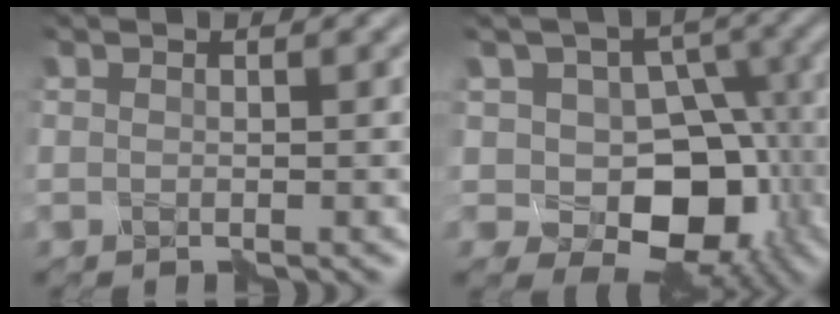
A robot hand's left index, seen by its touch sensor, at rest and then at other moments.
{"total": 7.8, "force": [-2.3, 5.9, 4.6], "torque": [-0.050, -0.007, -0.047]}